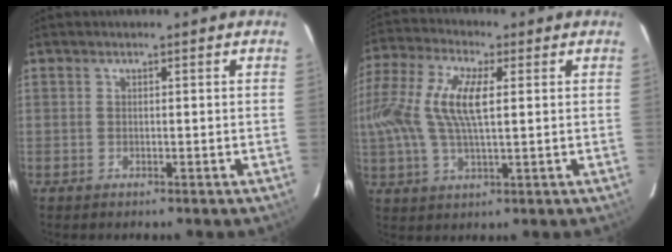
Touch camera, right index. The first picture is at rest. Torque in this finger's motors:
{"motor_torque": [0.52, 0.01, 0.44, 0.21]}